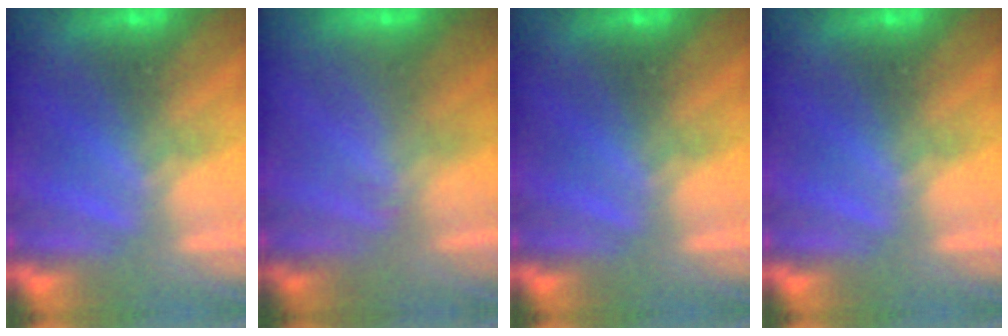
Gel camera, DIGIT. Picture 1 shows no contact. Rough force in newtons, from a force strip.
{"total": 2.3}
{"total": 0.0}
{"total": 0.0}